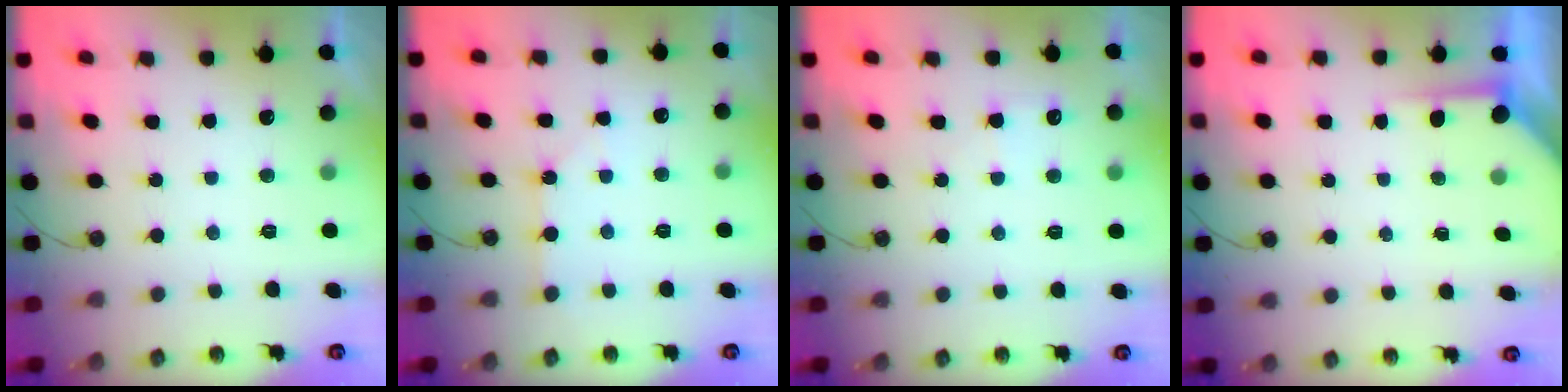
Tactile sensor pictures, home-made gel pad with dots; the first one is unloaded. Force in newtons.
{"total": 0.9, "press": 0.8, "slide": 0.2}
{"total": 3.9, "press": 3.9, "slide": 0.4}
{"total": 4.0, "press": 4.0, "slide": 0.2}